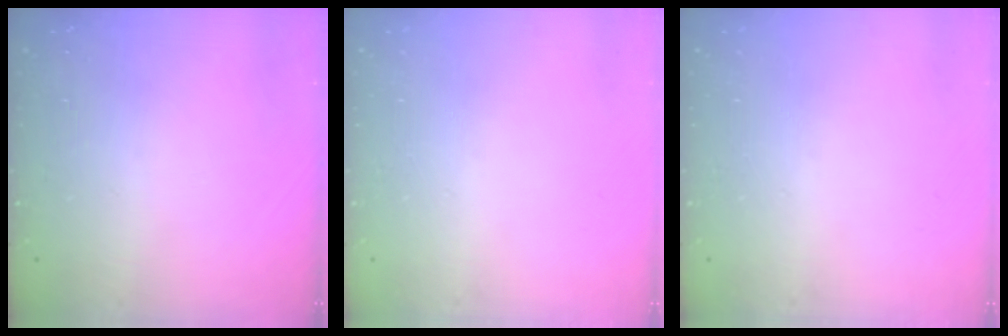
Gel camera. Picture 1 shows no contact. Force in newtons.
{"total": 0.0}
{"total": 0.0}